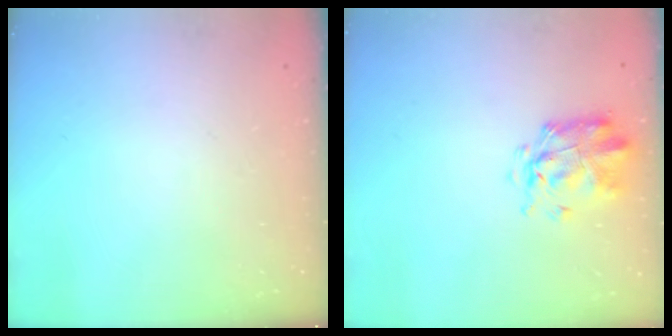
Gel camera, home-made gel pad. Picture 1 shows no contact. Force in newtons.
{"total": 3.0, "press": 2.8, "slide": 1.0}